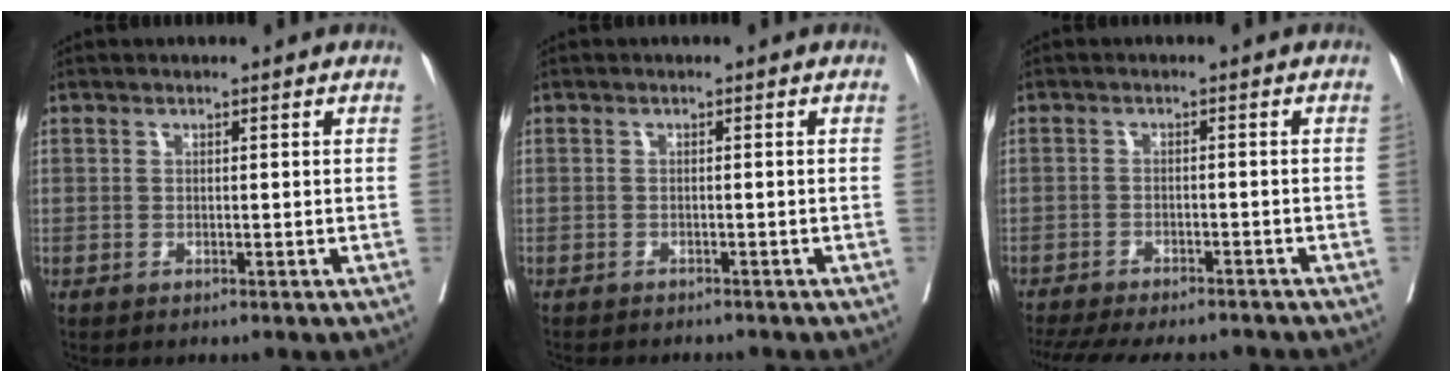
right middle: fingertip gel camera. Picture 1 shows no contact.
{"total": 5.4, "force": [-4.9, 1.2, 1.8], "torque": [-0.018, -0.004, -0.065]}
{"total": 16.0, "force": [-14.0, 4.1, 6.5], "torque": [-0.156, -0.019, -0.192]}